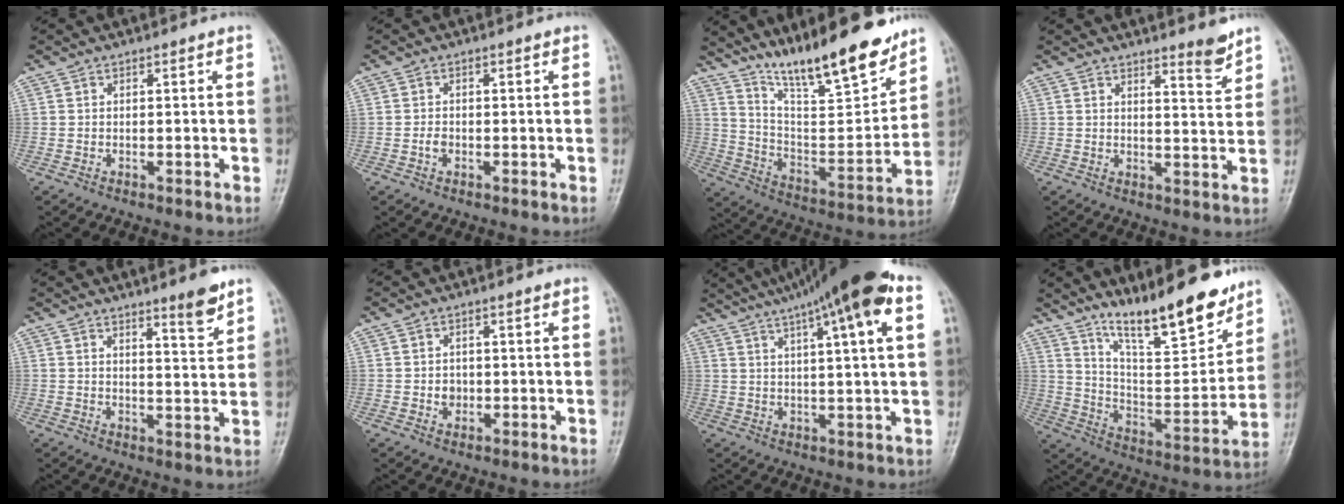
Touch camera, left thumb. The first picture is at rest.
{"total": 1.3, "force": [-0.4, 0.9, 0.8], "torque": [-0.013, 0.002, -0.008]}
{"total": 19.8, "force": [15.6, 3.8, 11.6], "torque": [-0.149, -0.091, 0.271]}
{"total": 4.4, "force": [3.7, 0.5, 2.3], "torque": [-0.025, -0.038, 0.054]}
{"total": 5.5, "force": [4.1, 0.6, 3.6], "torque": [-0.044, -0.037, 0.059]}
{"total": 2.2, "force": [-0.2, 1.9, 1.0], "torque": [-0.003, 0.004, -0.002]}
{"total": 18.3, "force": [9.7, 2.5, 15.3], "torque": [-0.241, 0.017, 0.141]}
{"total": 19.4, "force": [14.5, 4.7, 11.9], "torque": [-0.144, -0.091, 0.249]}